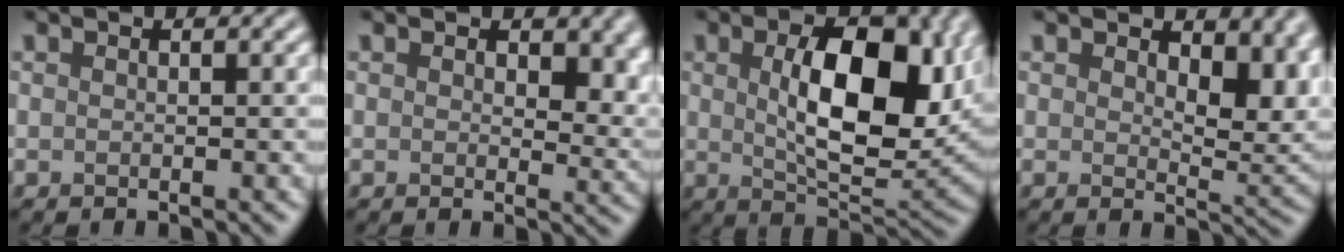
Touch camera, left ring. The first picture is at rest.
{"total": 4.5, "force": [1.4, 2.8, 3.1], "torque": [-0.040, -0.012, 0.018]}
{"total": 10.4, "force": [1.5, 5.1, 9.0], "torque": [-0.137, -0.002, 0.032]}
{"total": 5.5, "force": [2.3, 2.9, 4.1], "torque": [-0.053, -0.011, 0.034]}